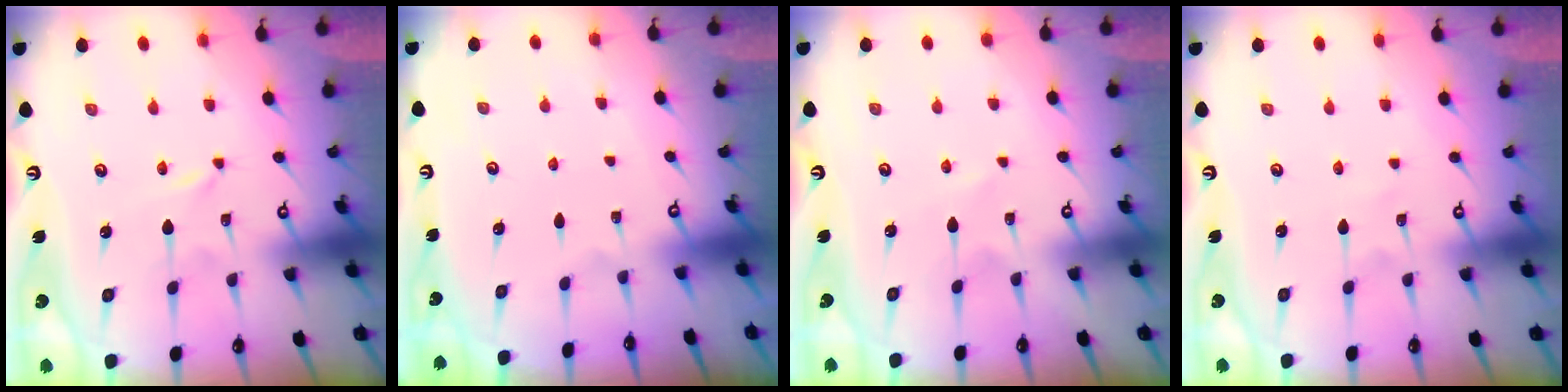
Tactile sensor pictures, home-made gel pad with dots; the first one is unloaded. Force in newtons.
{"total": 0.0}
{"total": 0.6, "press": 0.6, "slide": 0.2}
{"total": 2.7, "press": 2.7, "slide": 0.2}